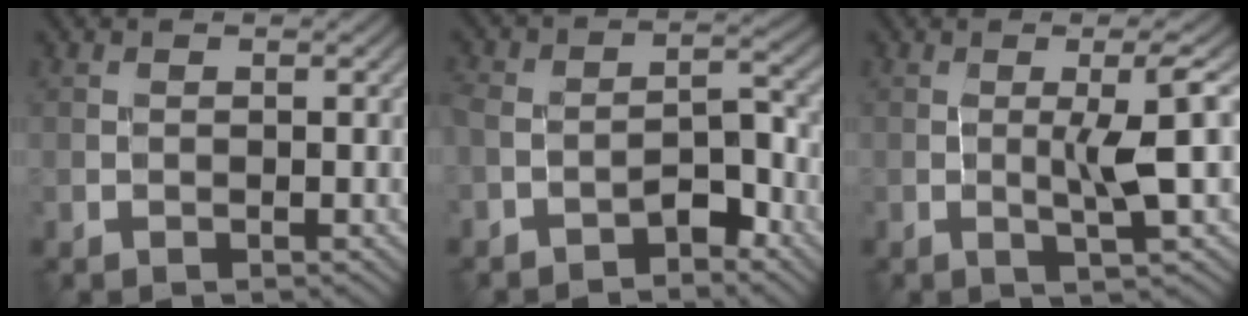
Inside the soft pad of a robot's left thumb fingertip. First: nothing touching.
{"total": 5.0, "force": [-3.4, 2.0, 3.1], "torque": [-0.050, 0.013, -0.066]}
{"total": 5.2, "force": [0.0, 0.4, 5.2], "torque": [-0.088, 0.008, 0.001]}